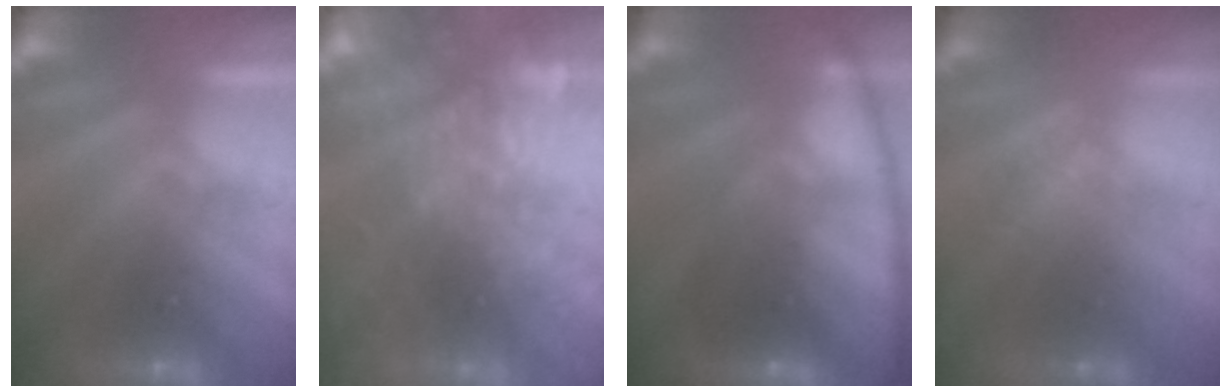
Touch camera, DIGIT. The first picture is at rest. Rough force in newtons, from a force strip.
{"total": 6.0}
{"total": 5.8}
{"total": 1.3}